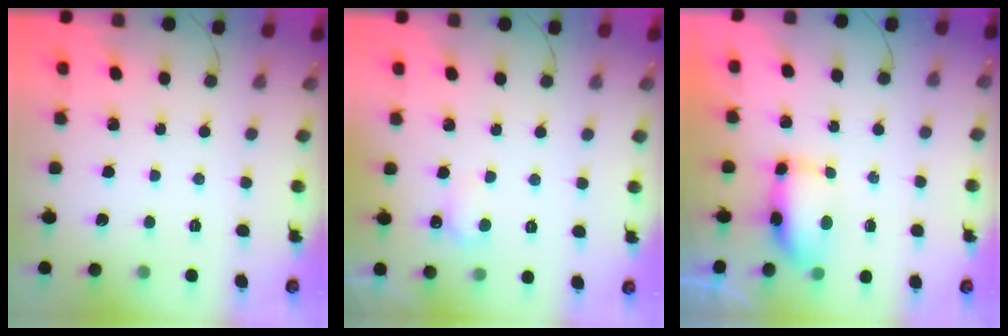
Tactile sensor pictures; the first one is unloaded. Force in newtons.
{"total": 3.9, "press": 3.7, "slide": 1.2}
{"total": 6.9, "press": 6.8, "slide": 1.0}